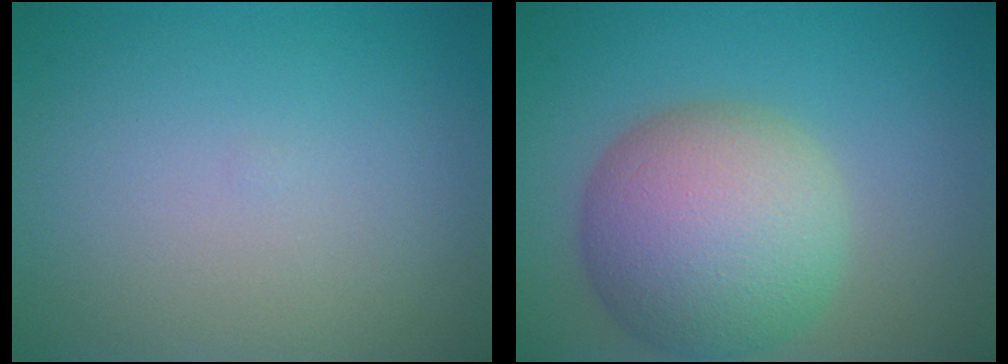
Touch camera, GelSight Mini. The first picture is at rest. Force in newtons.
{"total": 9.7, "press": 9.7, "slide": 0.5}